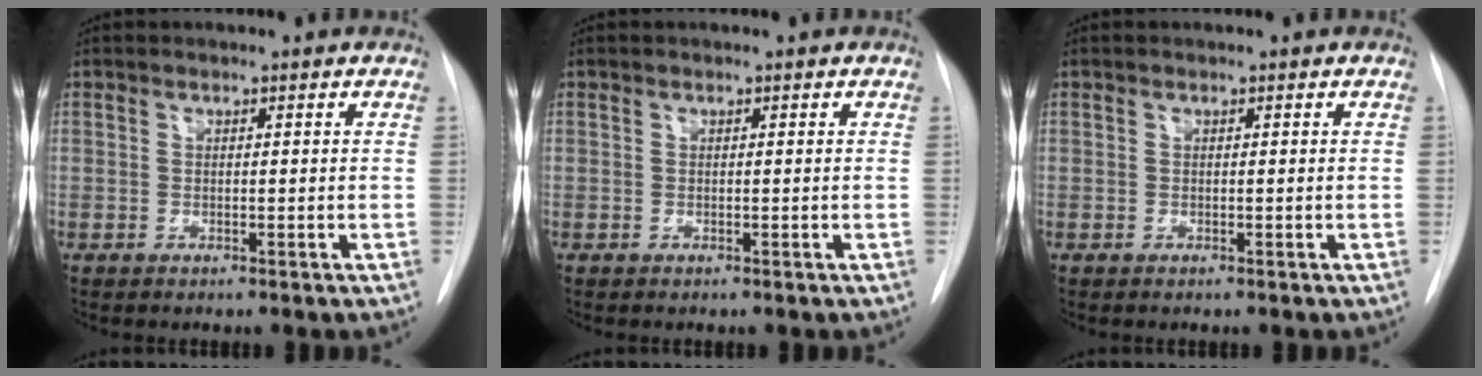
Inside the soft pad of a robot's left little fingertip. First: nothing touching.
{"total": 0.0}
{"total": 0.0}